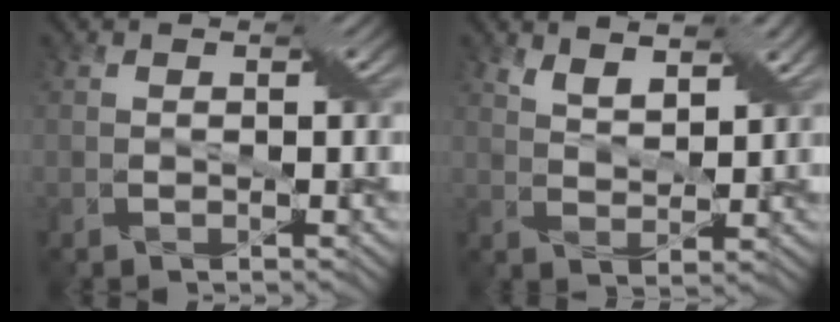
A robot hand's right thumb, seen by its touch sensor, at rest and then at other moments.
{"total": 4.7, "force": [3.3, 1.7, 2.9], "torque": [-0.063, -0.003, 0.067]}